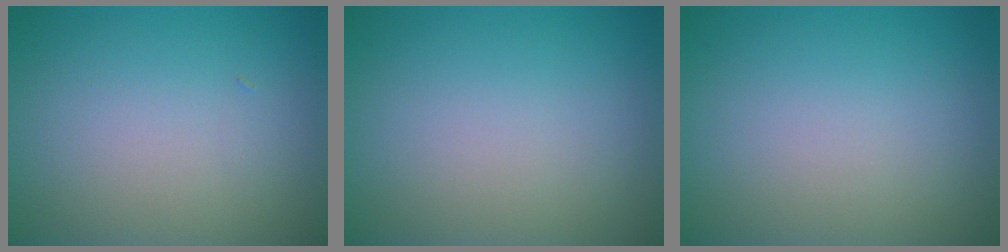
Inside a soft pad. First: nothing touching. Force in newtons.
{"total": 0.0}
{"total": 0.0}